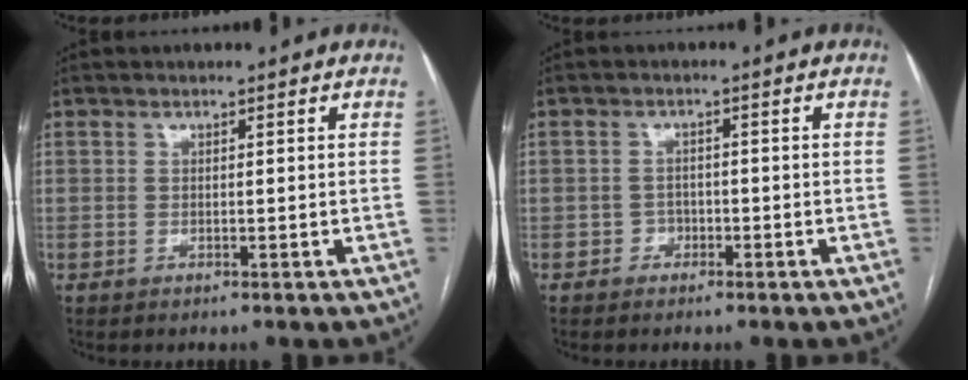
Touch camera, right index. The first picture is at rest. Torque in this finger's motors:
{"motor_torque": [0.03, -0.05, -0.06, 0.00]}